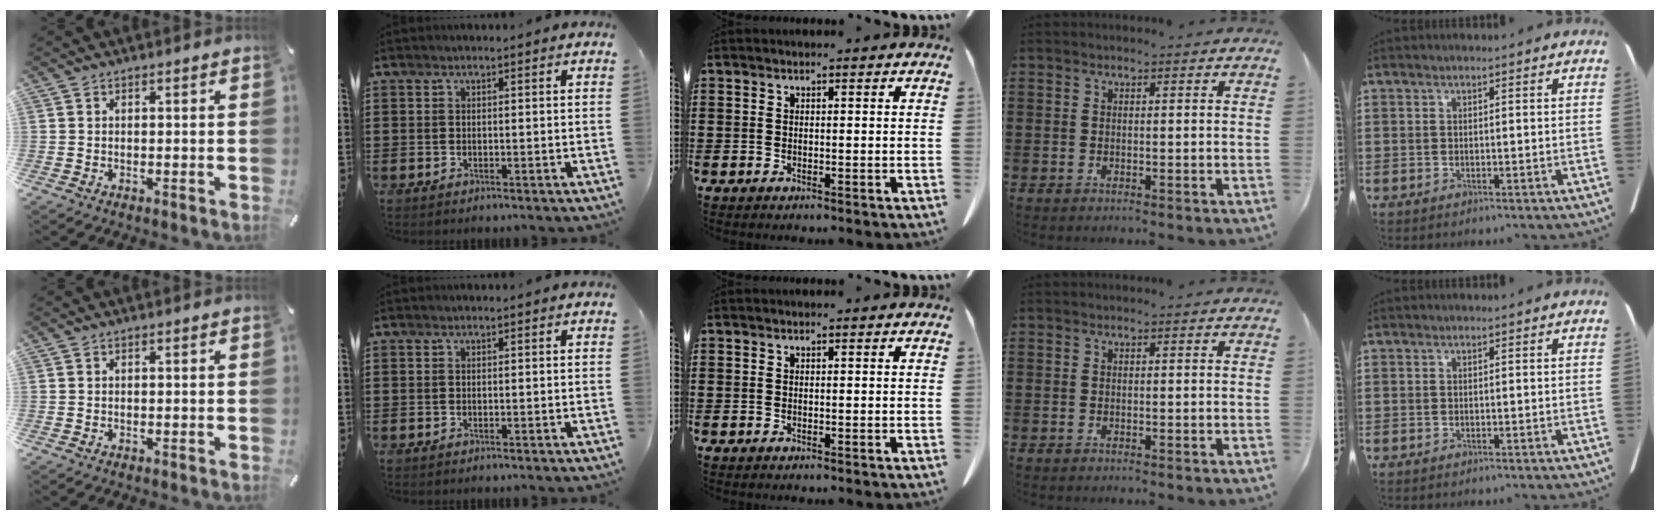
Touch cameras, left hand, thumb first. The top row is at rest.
{}